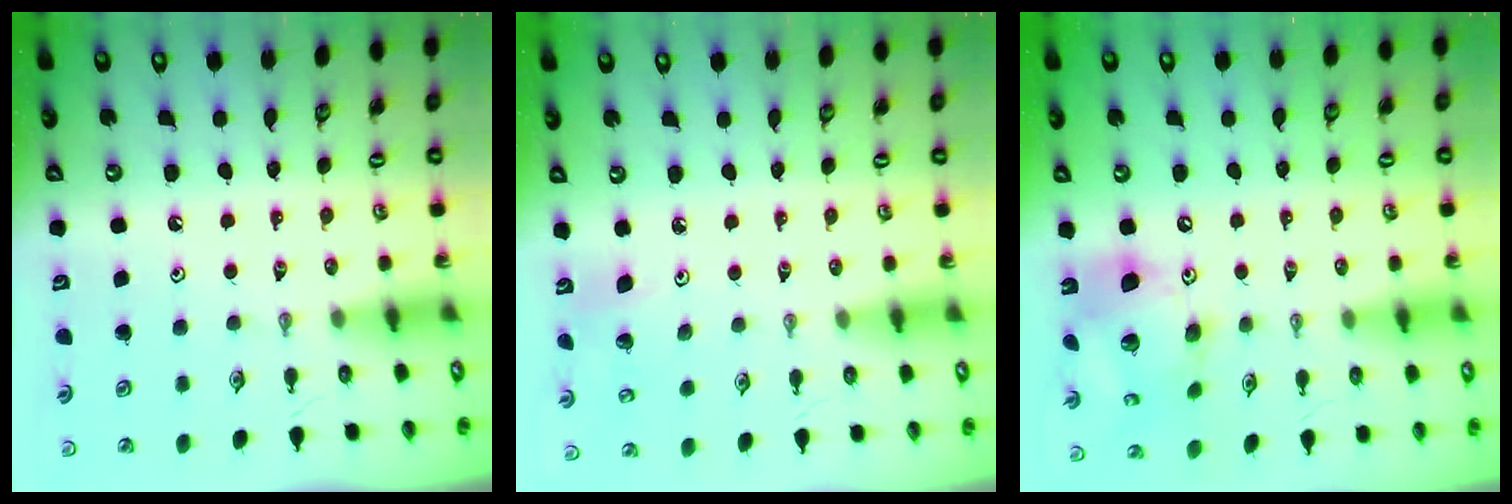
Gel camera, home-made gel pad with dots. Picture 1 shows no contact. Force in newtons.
{"total": 4.2, "press": 3.7, "slide": 1.9}
{"total": 15.7, "press": 15.6, "slide": 1.9}